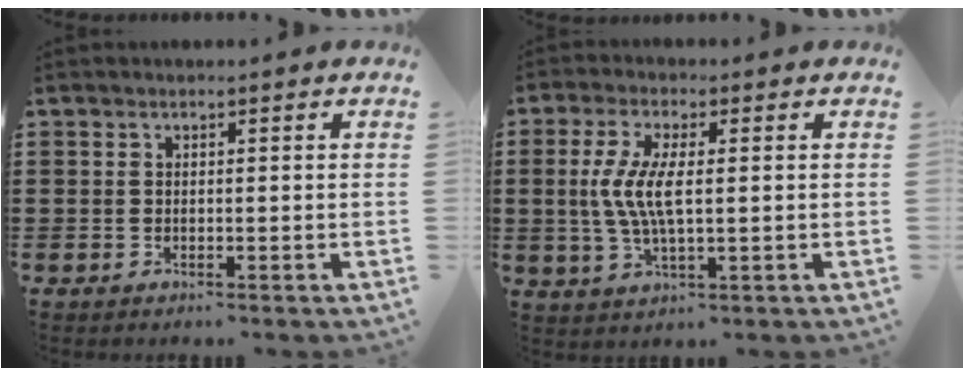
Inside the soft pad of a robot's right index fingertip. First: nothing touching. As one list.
[{"total": 6.7, "force": [0.2, 2.1, 6.4], "torque": [-0.139, -0.004, -0.004]}]